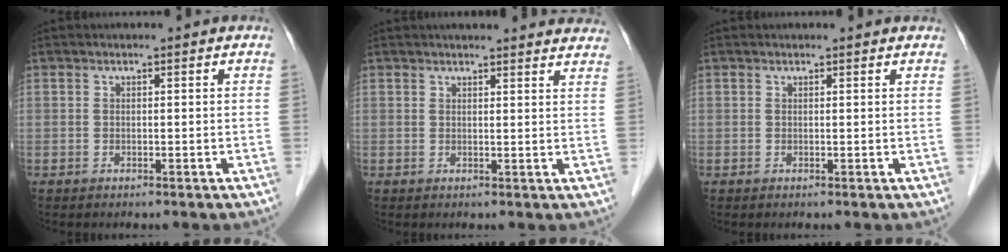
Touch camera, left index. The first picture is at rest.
{"total": 15.1, "force": [14.3, 1.6, 4.7], "torque": [-0.045, 0.004, 0.156]}
{"total": 2.5, "force": [2.4, 0.5, 0.6], "torque": [-0.013, 0.017, 0.021]}